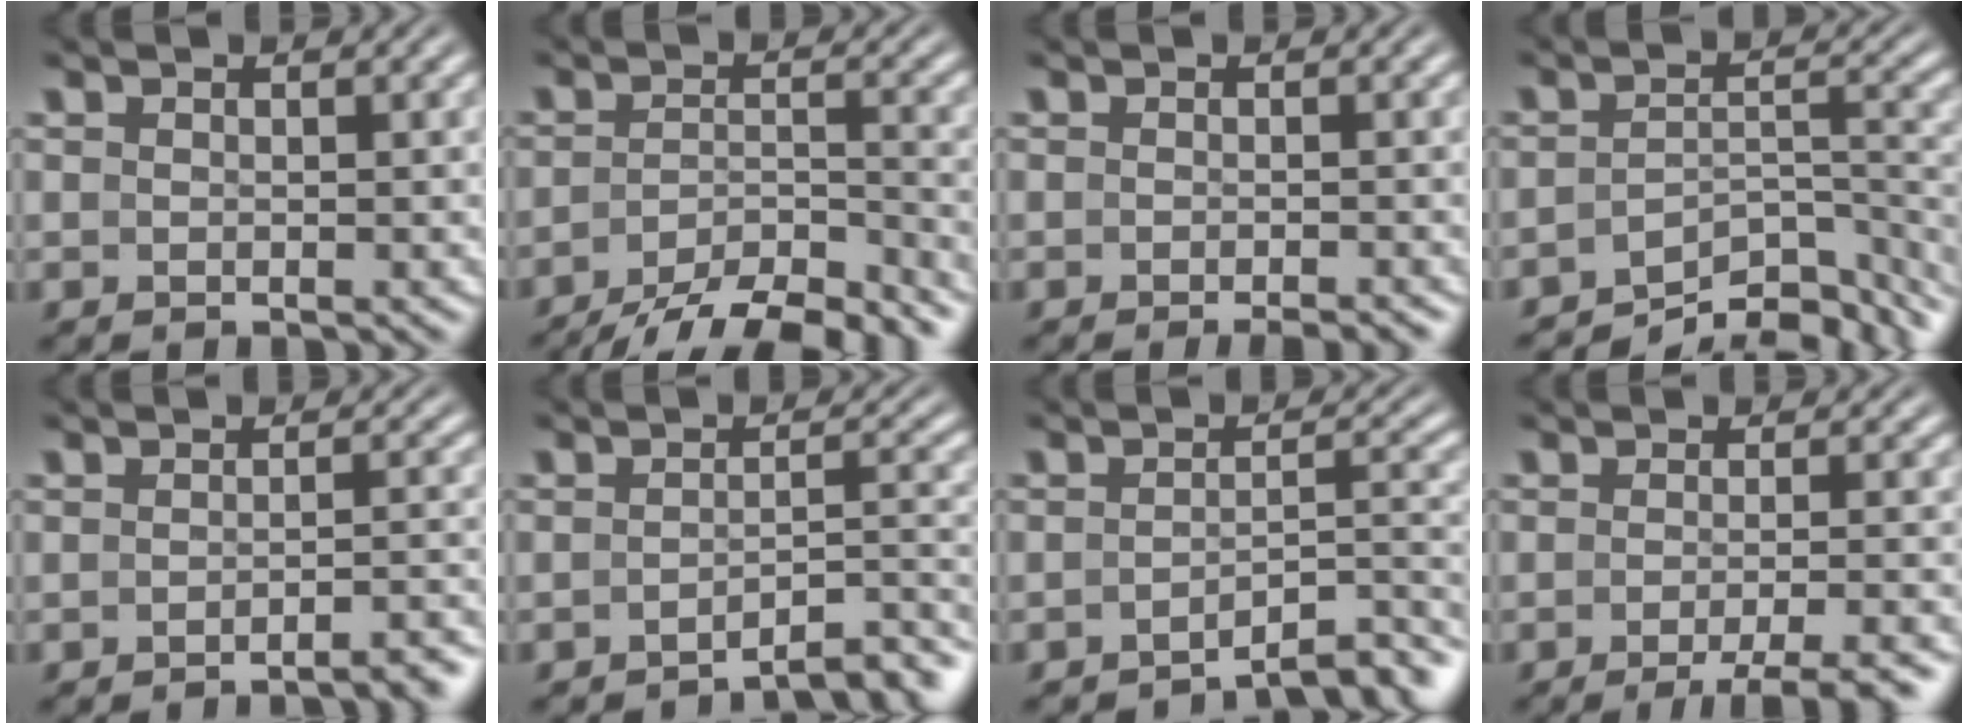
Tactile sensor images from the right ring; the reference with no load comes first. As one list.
[{"total": 6.8, "force": [-5.4, 2.3, 3.4], "torque": [-0.040, -0.018, -0.080]}, {"total": 2.0, "force": [-1.7, 0.0, 0.9], "torque": [-0.009, -0.003, -0.025]}, {"total": 10.8, "force": [-8.8, 4.1, 4.9], "torque": [-0.056, -0.026, -0.120]}, {"total": 4.4, "force": [-4.1, 0.3, 1.3], "torque": [-0.015, -0.004, -0.063]}, {"total": 4.9, "force": [-4.3, 0.6, 2.3], "torque": [-0.022, -0.004, -0.068]}, {"total": 5.4, "force": [-4.6, 0.9, 2.8], "torque": [-0.024, -0.004, -0.070]}, {"total": 5.1, "force": [-3.9, 0.7, 3.2], "torque": [-0.037, -0.002, -0.061]}]